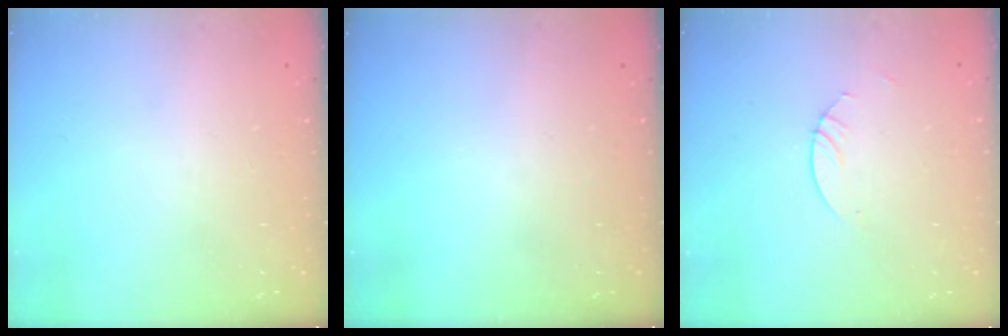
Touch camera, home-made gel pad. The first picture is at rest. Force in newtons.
{"total": 0.0}
{"total": 2.4, "press": 2.4, "slide": 0.2}